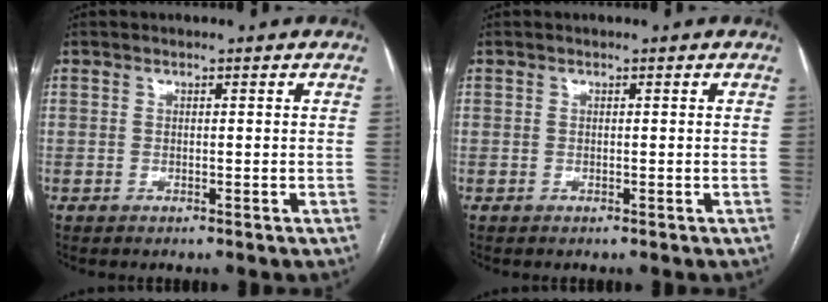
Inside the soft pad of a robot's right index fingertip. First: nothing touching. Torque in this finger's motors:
{"motor_torque": [0.00, 0.00, 0.00, 0.01]}